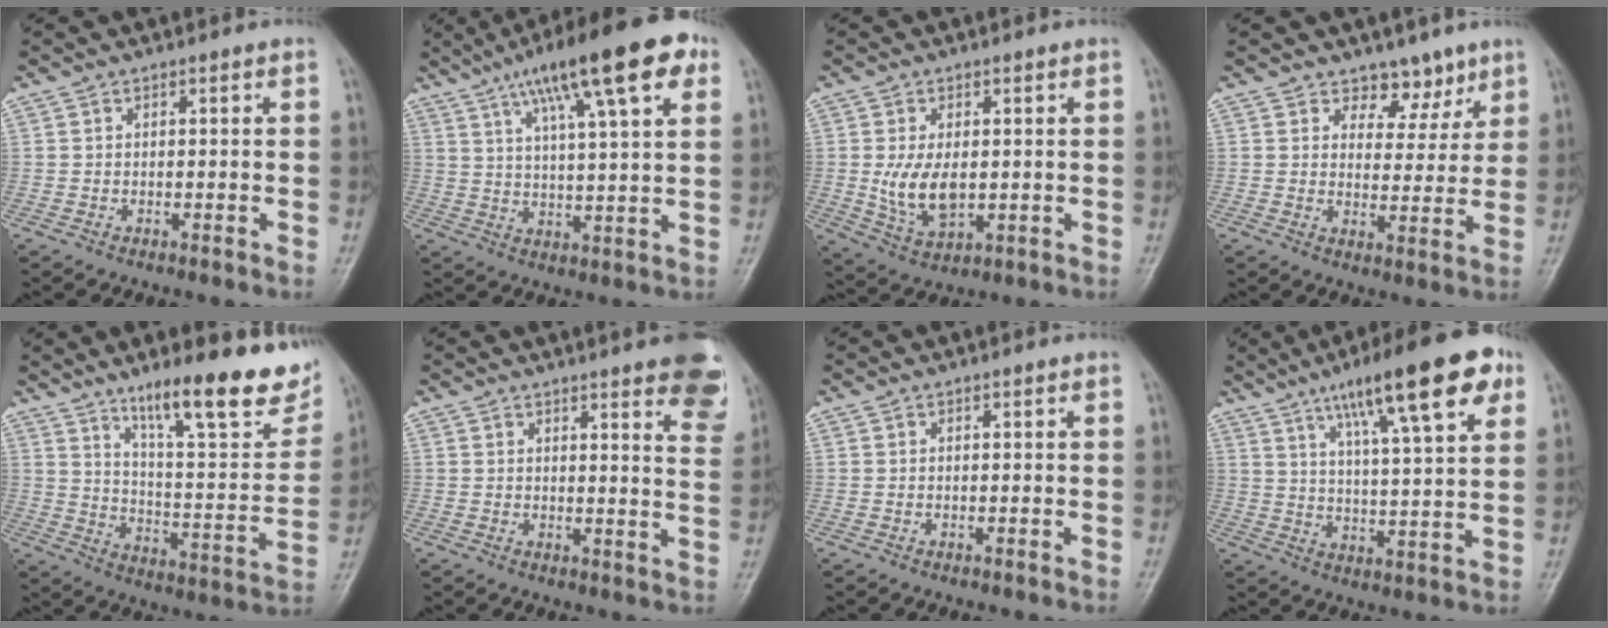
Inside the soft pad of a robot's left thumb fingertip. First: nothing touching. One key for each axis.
{"total": 19.0, "fx": 9.8, "fy": 4.3, "fz": 15.7, "tx": -0.229, "ty": 0.000, "tz": 0.150}
{"total": 8.1, "fx": 0.1, "fy": 4.7, "fz": 6.6, "tx": -0.117, "ty": -0.013, "tz": 0.013}
{"total": 6.1, "fx": 4.5, "fy": 3.8, "fz": 1.7, "tx": 0.016, "ty": -0.029, "tz": 0.069}
{"total": 22.1, "fx": 14.3, "fy": 5.3, "fz": 16.0, "tx": -0.191, "ty": -0.065, "tz": 0.223}
{"total": 13.4, "fx": 8.8, "fy": 3.0, "fz": 9.6, "tx": -0.089, "ty": -0.041, "tz": 0.087}
{"total": 0.0}
{"total": 19.6, "fx": 10.5, "fy": 4.2, "fz": 16.0, "tx": -0.222, "ty": -0.017, "tz": 0.161}